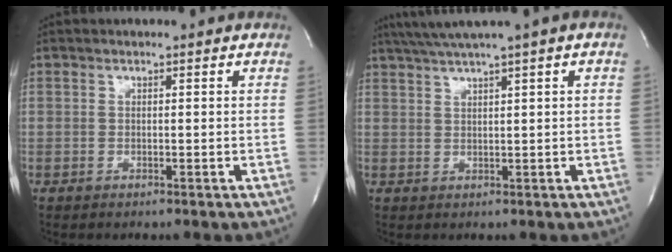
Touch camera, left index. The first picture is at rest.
{"total": 5.9, "force": [4.0, -1.0, 4.3], "torque": [-0.080, 0.023, 0.071]}